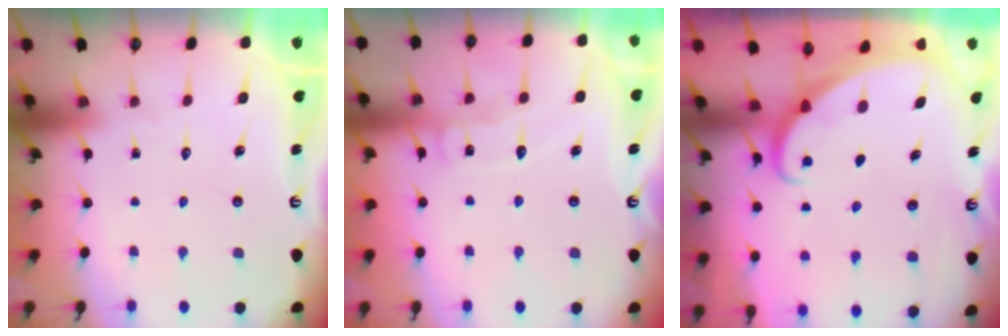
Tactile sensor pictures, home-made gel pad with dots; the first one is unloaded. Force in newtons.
{"total": 8.0, "press": 7.9, "slide": 0.7}
{"total": 2.1, "press": 2.1, "slide": 0.2}